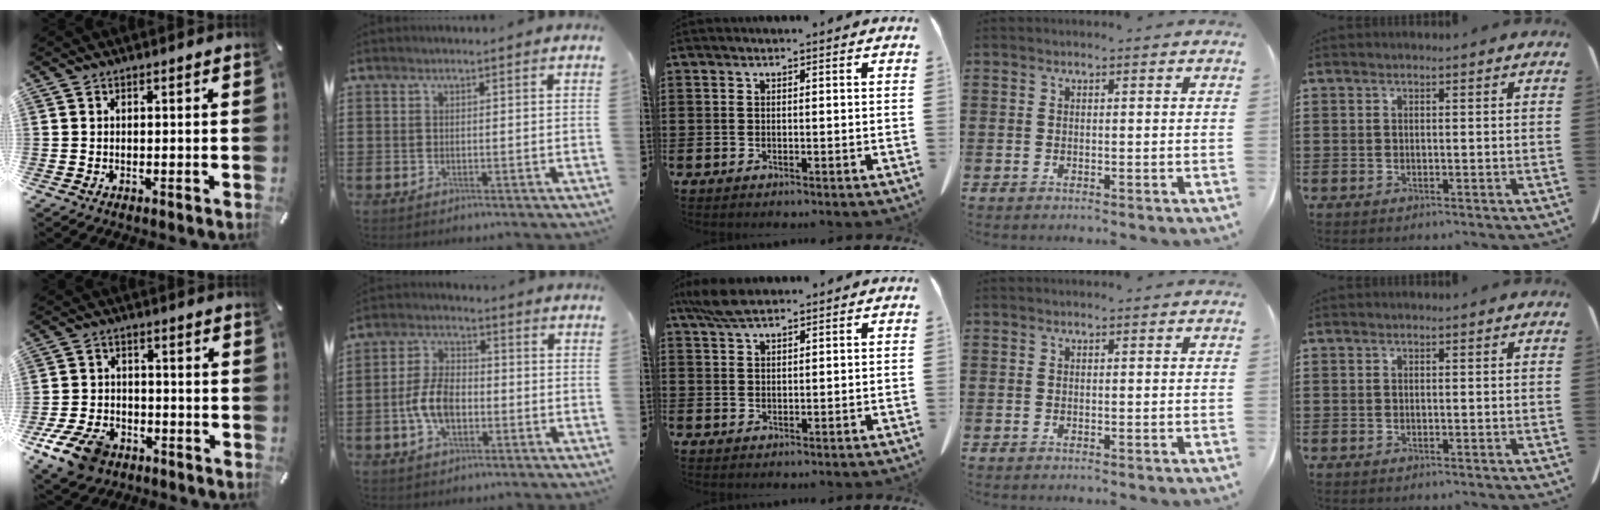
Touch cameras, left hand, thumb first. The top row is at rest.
{"thumb": {"total": 10.5, "force": [-6.2, 6.6, 5.2], "torque": [-0.102, 0.032, -0.115]}, "index": {"total": 7.1, "force": [-1.7, 4.0, 5.6], "torque": [-0.131, 0.001, -0.038]}, "middle": {"total": 4.6, "force": [3.4, 1.3, 2.7], "torque": [-0.062, -0.001, 0.065]}}